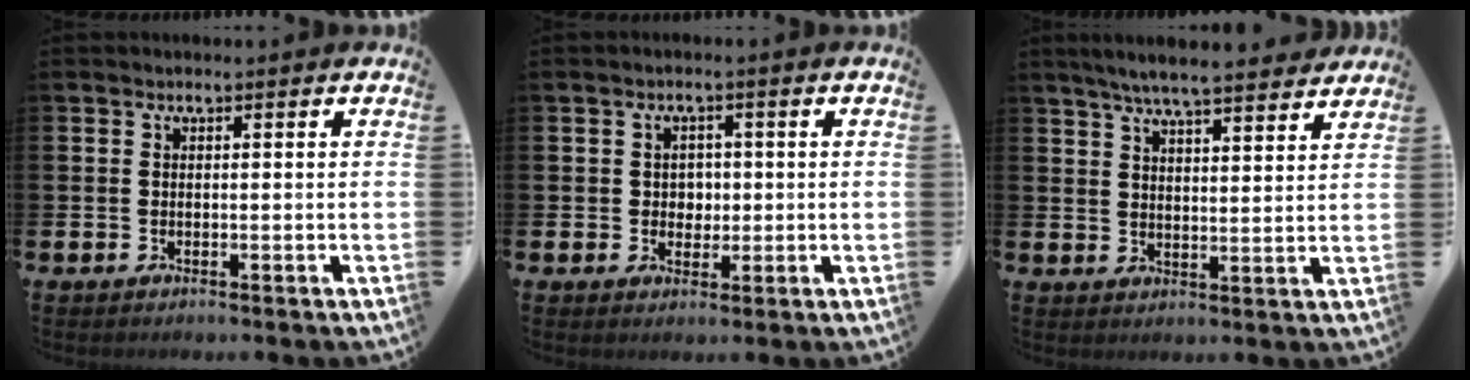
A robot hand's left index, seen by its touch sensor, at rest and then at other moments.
{"total": 2.5, "force": [0.5, 2.3, 0.9], "torque": [-0.009, 0.004, 0.004]}
{"total": 6.6, "force": [6.3, 0.3, 2.1], "torque": [-0.049, -0.032, 0.109]}